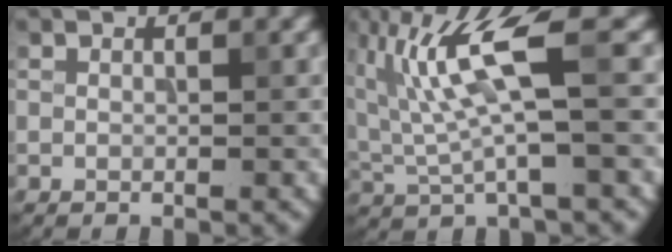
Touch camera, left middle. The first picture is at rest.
{"total": 6.7, "force": [1.8, 1.2, 6.3], "torque": [-0.139, 0.001, 0.037]}